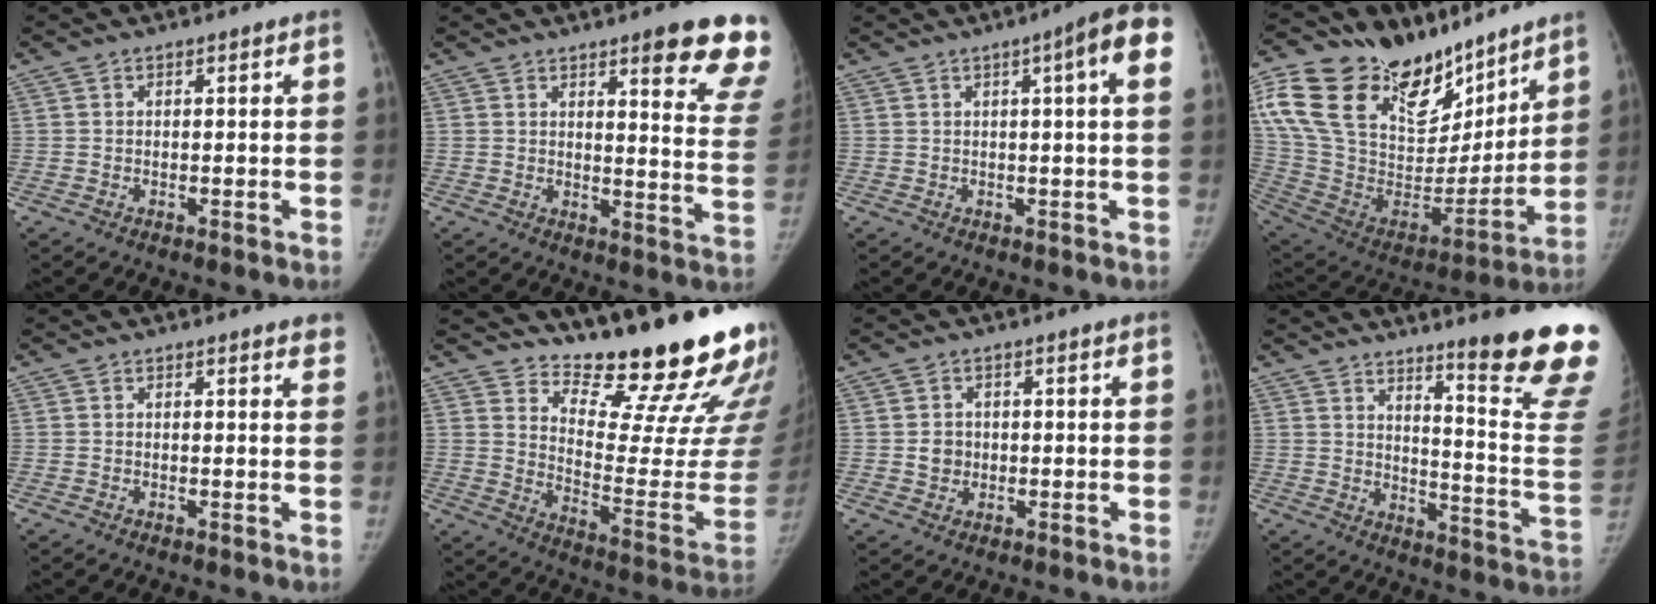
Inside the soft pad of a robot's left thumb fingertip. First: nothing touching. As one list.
[{"total": 15.3, "force": [10.5, 2.4, 10.8], "torque": [-0.105, -0.059, 0.117]}, {"total": 8.8, "force": [2.8, 0.8, 8.3], "torque": [-0.103, 0.011, 0.026]}, {"total": 30.7, "force": [19.7, 16.6, 16.7], "torque": [-0.269, -0.043, 0.351]}, {"total": 2.6, "force": [2.3, 0.6, 1.2], "torque": [-0.002, -0.006, 0.015]}, {"total": 22.6, "force": [19.2, 3.7, 11.3], "torque": [-0.124, -0.177, 0.267]}, {"total": 3.0, "force": [0.0, 2.8, 1.0], "torque": [0.000, 0.003, 0.003]}, {"total": 19.9, "force": [14.4, 0.6, 13.7], "torque": [-0.154, -0.136, 0.194]}]